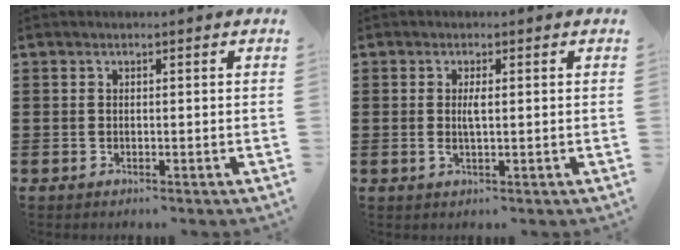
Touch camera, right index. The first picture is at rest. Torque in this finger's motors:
{"motor_torque": [0.89, 0.25, 0.07, 0.07]}